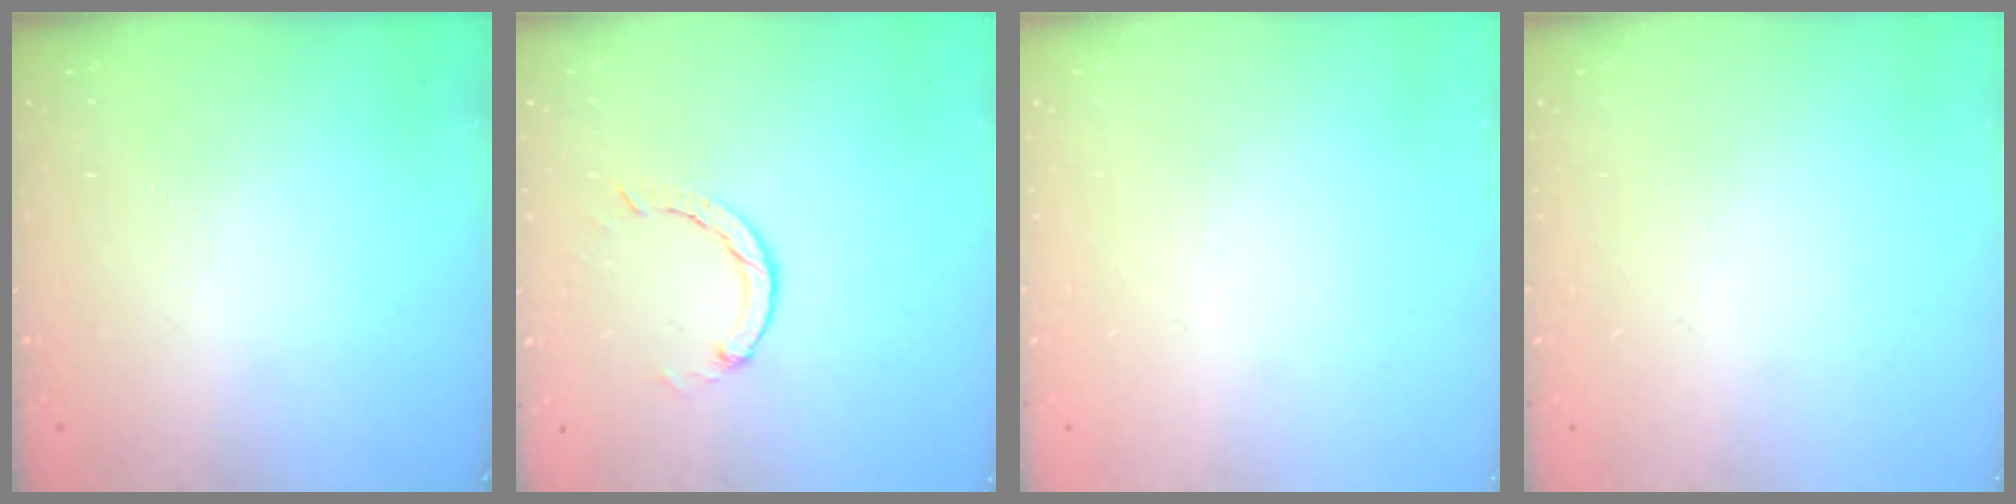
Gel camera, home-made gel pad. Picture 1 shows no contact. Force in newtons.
{"total": 1.3, "press": 1.2, "slide": 0.3}
{"total": 0.0}
{"total": 0.0}